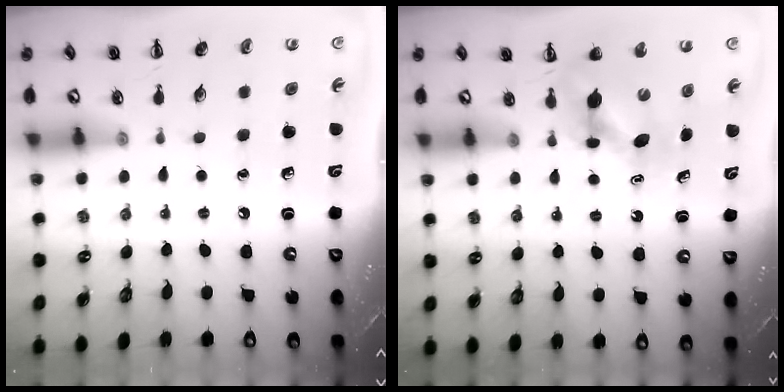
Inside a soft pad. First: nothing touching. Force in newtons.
{"total": 5.2, "press": 5.2, "slide": 0.3}